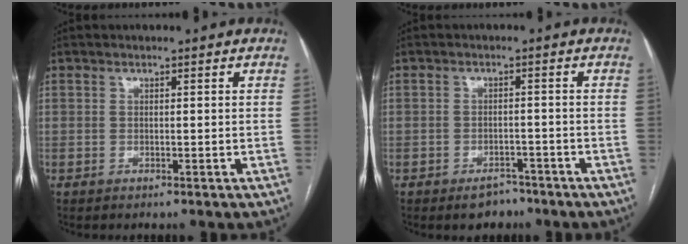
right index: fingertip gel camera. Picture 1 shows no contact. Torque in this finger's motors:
{"motor_torque": [0.41, -0.35, 0.15, 0.03]}